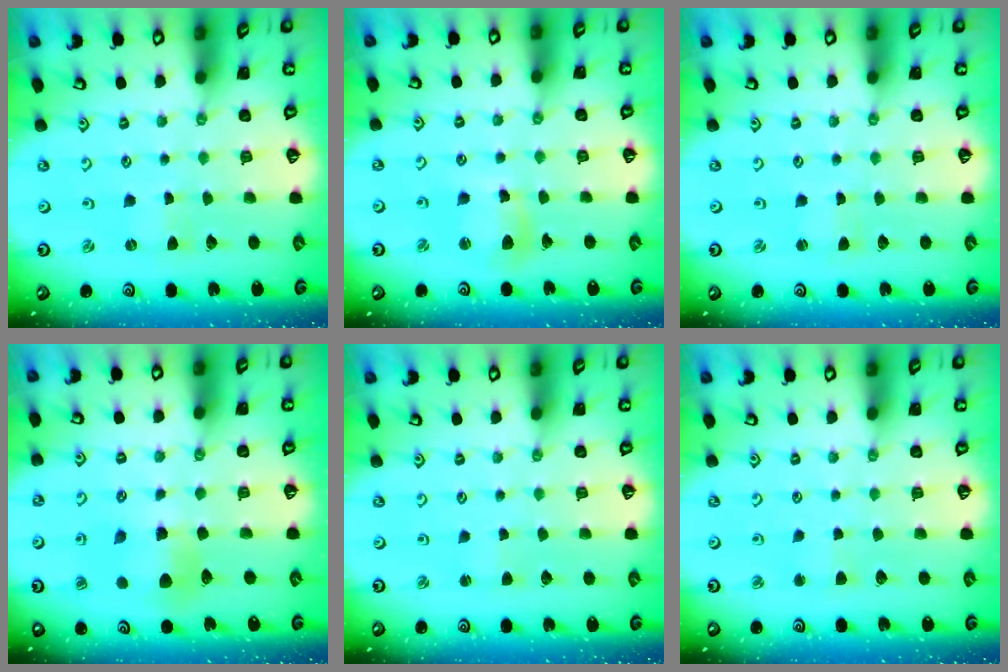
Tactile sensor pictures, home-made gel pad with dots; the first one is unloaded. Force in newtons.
{"total": 8.0, "press": 7.9, "slide": 1.2}
{"total": 1.0, "press": 1.0, "slide": 0.1}
{"total": 7.4, "press": 7.4, "slide": 0.4}
{"total": 1.5, "press": 1.5, "slide": 0.1}
{"total": 2.1, "press": 2.0, "slide": 0.3}